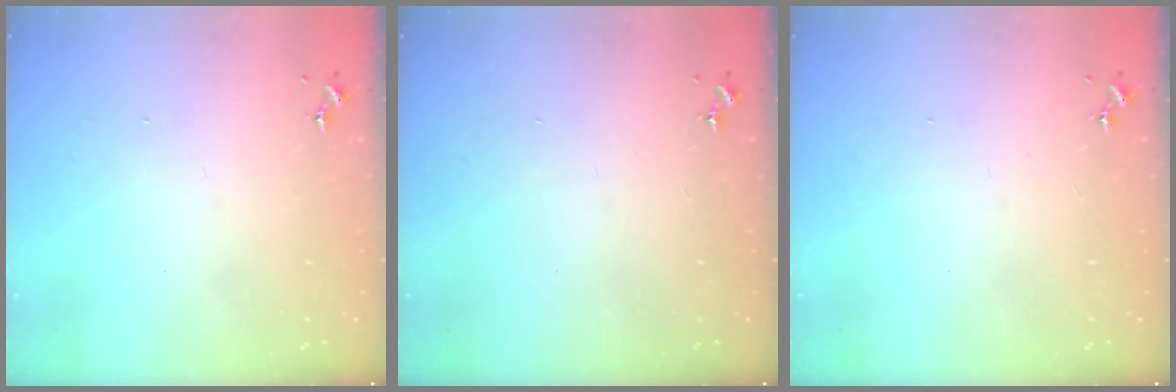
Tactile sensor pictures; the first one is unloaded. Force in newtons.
{"total": 0.0}
{"total": 0.0}